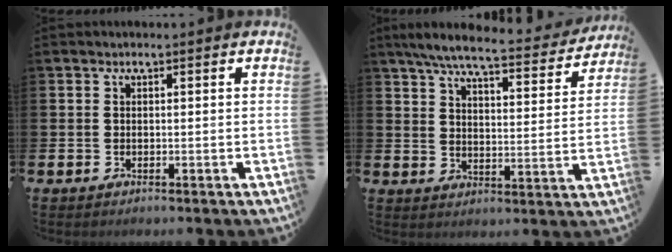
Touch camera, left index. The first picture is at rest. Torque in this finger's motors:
{"motor_torque": [0.16, -0.55, 0.32, 0.08]}